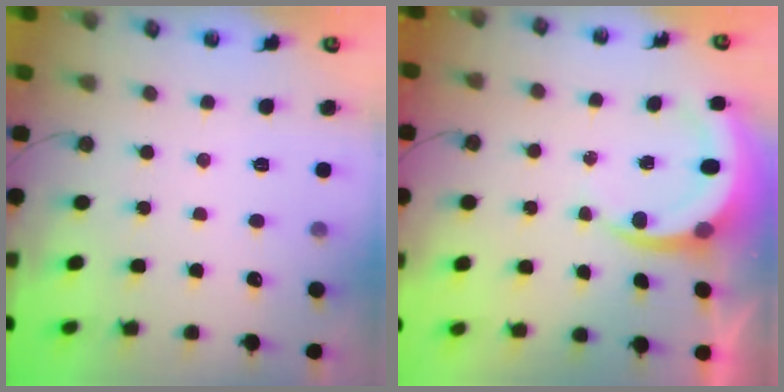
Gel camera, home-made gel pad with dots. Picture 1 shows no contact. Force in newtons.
{"total": 4.6, "press": 4.6, "slide": 0.2}